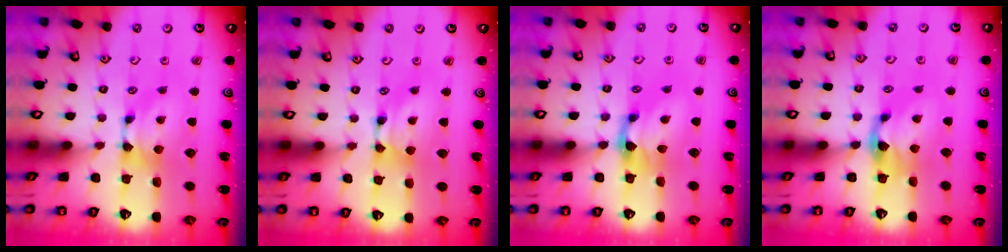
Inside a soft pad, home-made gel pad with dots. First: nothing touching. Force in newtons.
{"total": 1.7, "press": 1.7, "slide": 0.1}
{"total": 2.0, "press": 1.2, "slide": 1.5}
{"total": 1.5, "press": 0.4, "slide": 1.4}